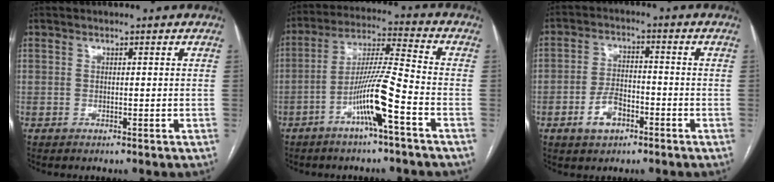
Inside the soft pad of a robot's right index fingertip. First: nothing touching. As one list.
[{"total": 10.6, "force": [-4.8, -0.3, 9.4], "torque": [-0.182, 0.009, -0.091]}, {"total": 5.8, "force": [-2.9, 3.3, 3.8], "torque": [-0.077, 0.006, -0.050]}]